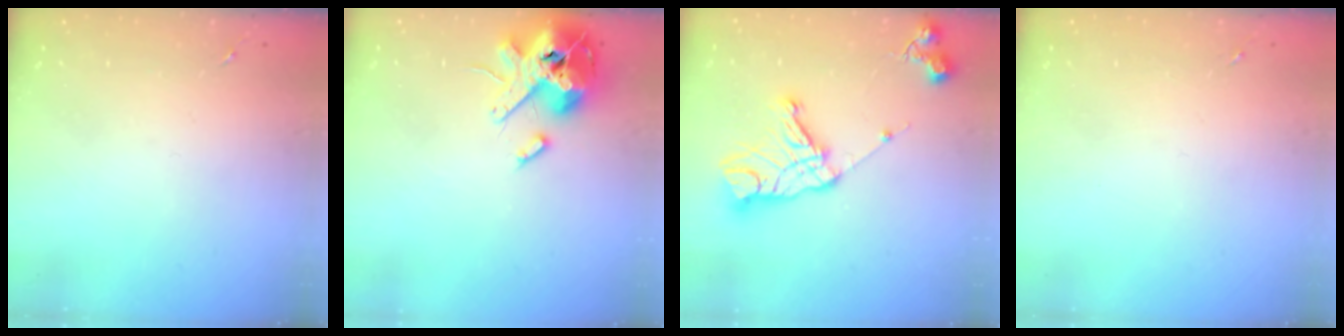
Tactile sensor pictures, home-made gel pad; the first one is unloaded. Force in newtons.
{"total": 15.4, "press": 15.2, "slide": 2.6}
{"total": 15.6, "press": 15.6, "slide": 1.2}
{"total": 0.0}